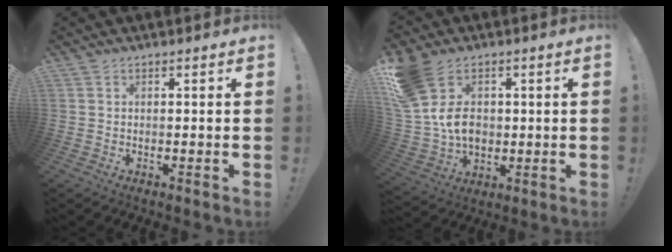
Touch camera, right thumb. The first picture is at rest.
{"total": 14.8, "force": [3.2, 11.5, 8.8], "torque": [-0.168, -0.022, 0.067]}